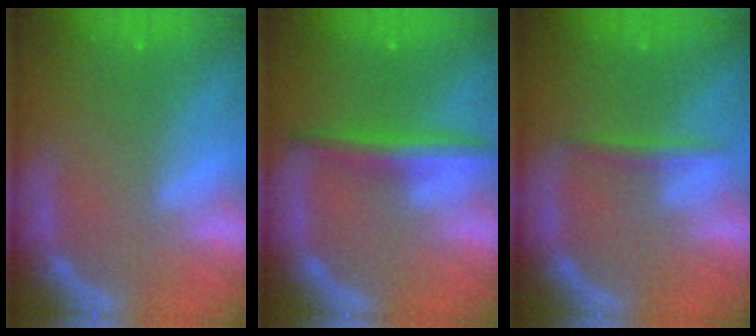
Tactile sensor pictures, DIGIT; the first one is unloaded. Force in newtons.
{"total": 3.9}
{"total": 1.9}